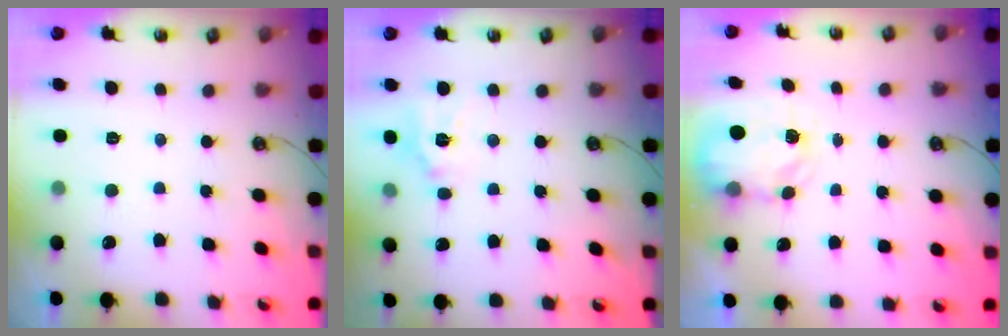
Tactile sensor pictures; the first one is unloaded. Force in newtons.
{"total": 10.1, "press": 10.0, "slide": 0.7}
{"total": 5.0, "press": 5.0, "slide": 0.3}